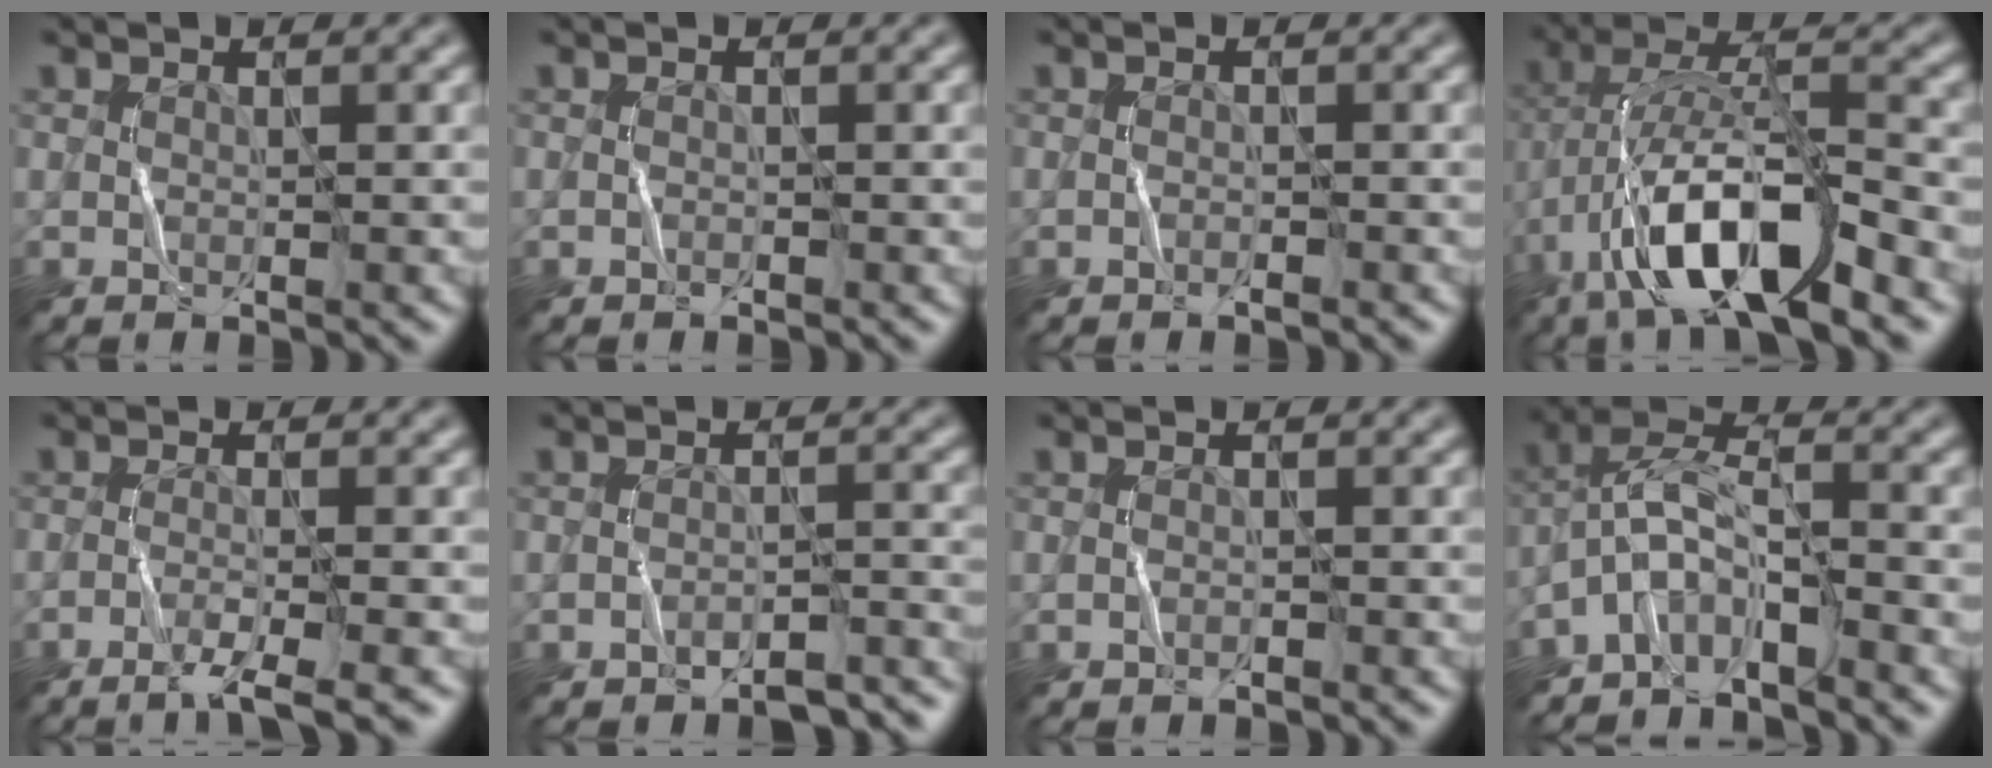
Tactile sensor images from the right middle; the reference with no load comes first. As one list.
[{"total": 0.0}, {"total": 0.9, "force": [-0.7, 0.3, 0.5], "torque": [-0.002, 0.013, -0.013]}, {"total": 10.8, "force": [-5.4, 3.3, 8.7], "torque": [-0.166, 0.020, -0.101]}, {"total": 3.6, "force": [-2.5, 0.5, 2.6], "torque": [-0.036, 0.009, -0.054]}, {"total": 3.5, "force": [-3.2, 0.7, 1.3], "torque": [-0.022, 0.008, -0.042]}, {"total": 0.6, "force": [-0.6, 0.1, 0.1], "torque": [-0.002, 0.011, -0.013]}, {"total": 4.8, "force": [-3.4, 1.4, 3.1], "torque": [-0.058, 0.018, -0.074]}]